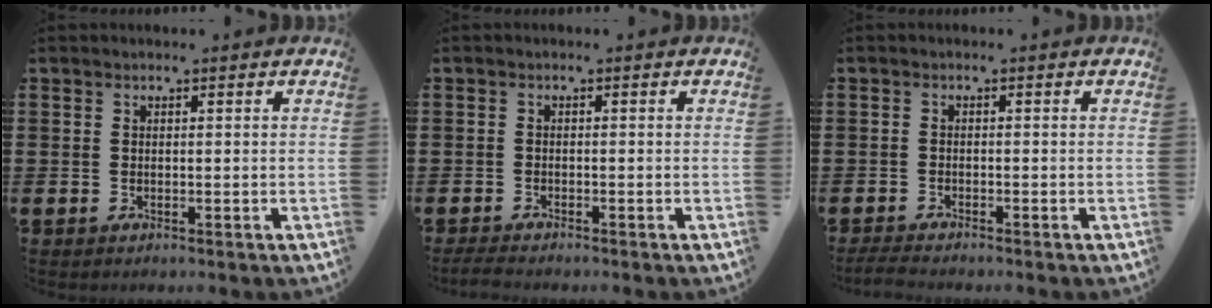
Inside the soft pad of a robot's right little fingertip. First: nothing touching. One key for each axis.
{"total": 1.2, "fx": -1.0, "fy": 0.1, "fz": 0.6, "tx": -0.011, "ty": -0.001, "tz": -0.020}
{"total": 1.4, "fx": -1.2, "fy": 0.0, "fz": 0.6, "tx": -0.011, "ty": 0.001, "tz": -0.024}